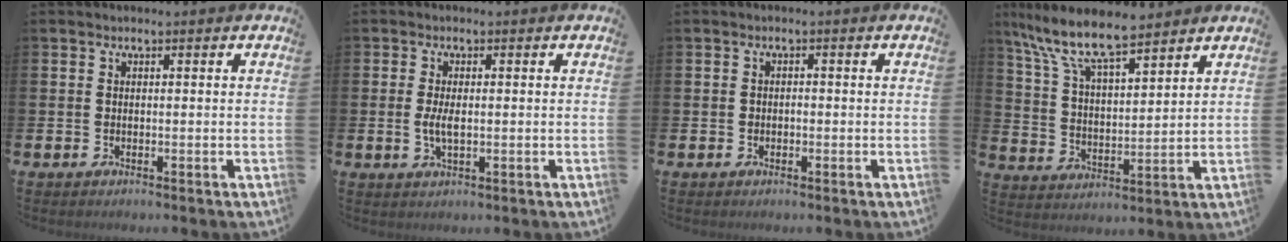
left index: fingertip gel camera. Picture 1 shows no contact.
{"total": 2.7, "force": [0.0, 1.2, 2.5], "torque": [-0.044, 0.002, -0.002]}
{"total": 0.7, "force": [-0.3, 0.6, 0.2], "torque": [-0.009, 0.005, -0.006]}
{"total": 9.8, "force": [8.3, 2.4, 4.6], "torque": [-0.124, -0.039, 0.148]}